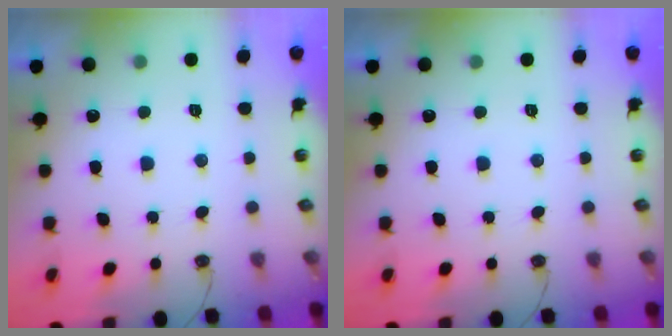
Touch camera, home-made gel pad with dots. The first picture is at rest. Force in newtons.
{"total": 0.0}